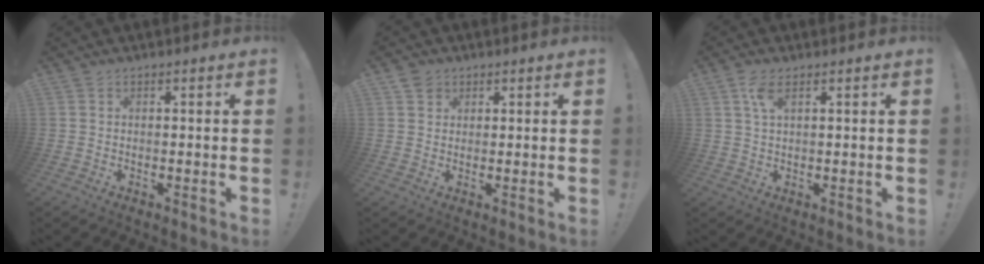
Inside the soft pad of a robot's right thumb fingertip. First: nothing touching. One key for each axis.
{"total": 2.8, "fx": 1.9, "fy": 2.1, "fz": 0.2, "tx": 0.002, "ty": -0.007, "tz": 0.034}
{"total": 4.3, "fx": 2.0, "fy": 1.4, "fz": 3.5, "tx": -0.066, "ty": -0.002, "tz": 0.034}